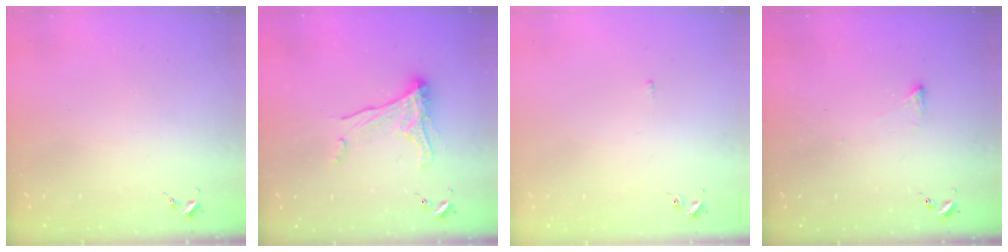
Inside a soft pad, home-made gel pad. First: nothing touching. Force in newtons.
{"total": 11.9, "press": 11.9, "slide": 0.9}
{"total": 1.8, "press": 1.8, "slide": 0.5}
{"total": 2.4, "press": 2.4, "slide": 0.5}